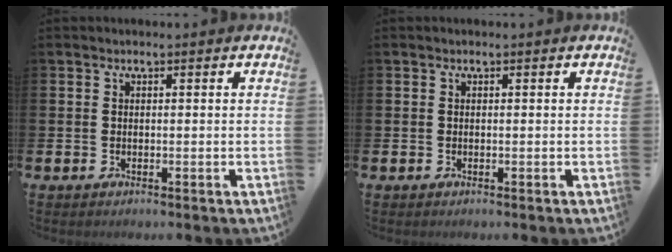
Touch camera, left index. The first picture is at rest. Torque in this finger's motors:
{"motor_torque": [0.07, 0.04, 0.01, 0.02]}